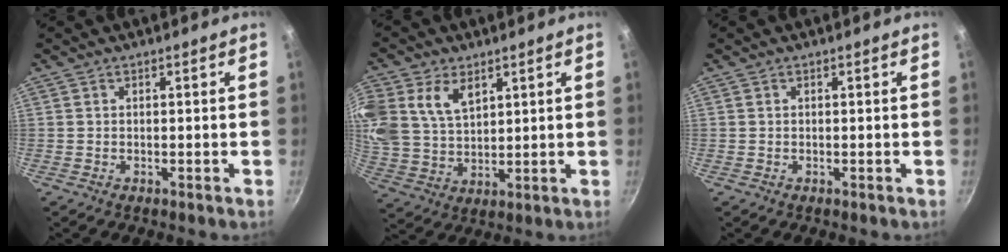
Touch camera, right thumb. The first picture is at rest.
{"total": 14.5, "force": [6.1, 9.9, 8.6], "torque": [-0.191, -0.003, 0.128]}
{"total": 0.0}